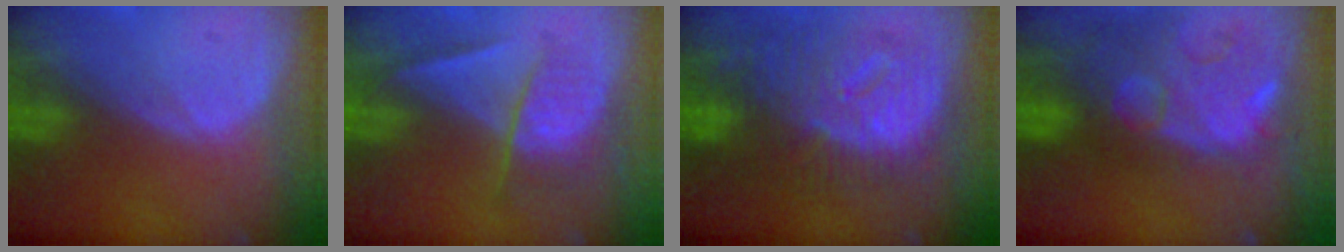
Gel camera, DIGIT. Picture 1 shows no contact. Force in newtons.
{"total": 6.9, "press": 5.9, "slide": 3.6}
{"total": 12.5, "press": 12.4, "slide": 1.3}
{"total": 12.6, "press": 11.3, "slide": 5.7}